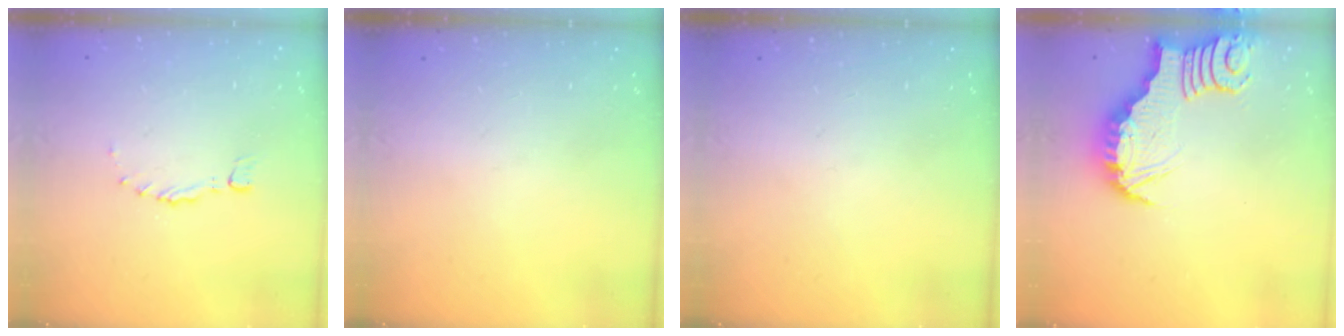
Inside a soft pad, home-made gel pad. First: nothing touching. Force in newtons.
{"total": 0.0}
{"total": 0.0}
{"total": 3.3, "press": 3.3, "slide": 0.1}